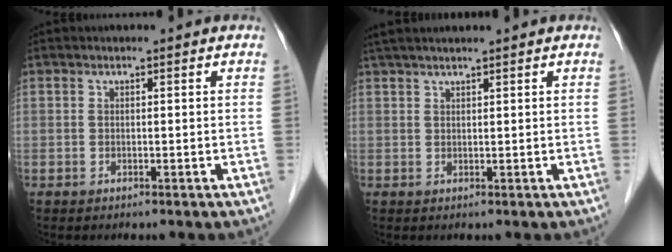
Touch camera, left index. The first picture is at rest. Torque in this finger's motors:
{"motor_torque": [1.09, -1.05, 0.20, 0.04]}